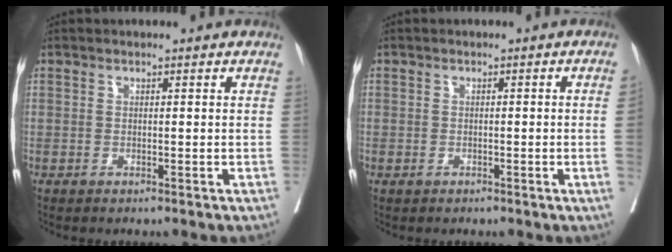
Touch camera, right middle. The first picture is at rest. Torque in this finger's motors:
{"motor_torque": [0.37, -0.34, -0.43, -0.21]}